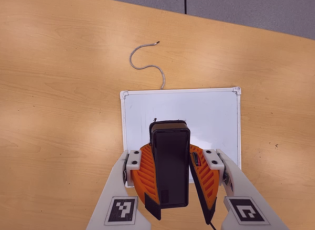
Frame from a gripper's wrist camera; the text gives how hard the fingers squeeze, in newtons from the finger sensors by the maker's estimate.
{"total": 9.4, "left": 9.9, "right": 8.8}